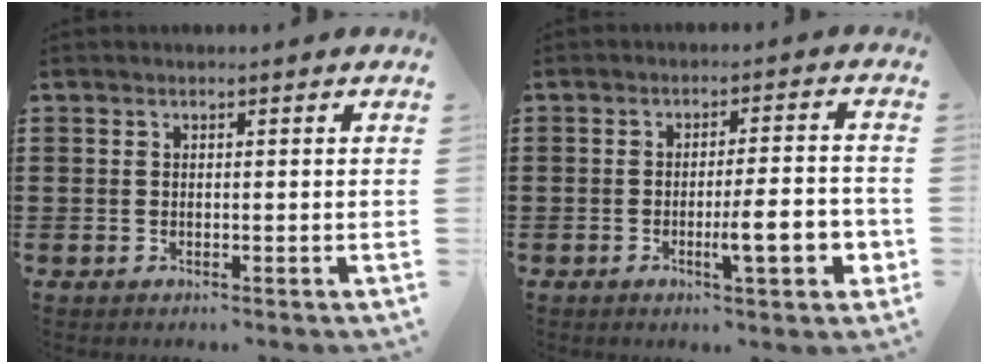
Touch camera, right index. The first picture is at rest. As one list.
[{"total": 7.9, "force": [-2.3, 1.5, 7.4], "torque": [-0.108, -0.005, -0.036]}]